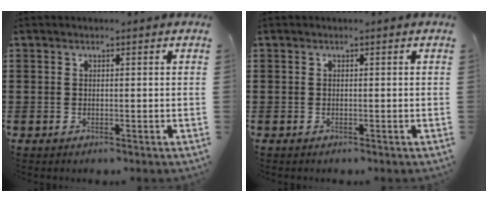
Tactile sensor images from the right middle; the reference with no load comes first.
{"total": 0.0}